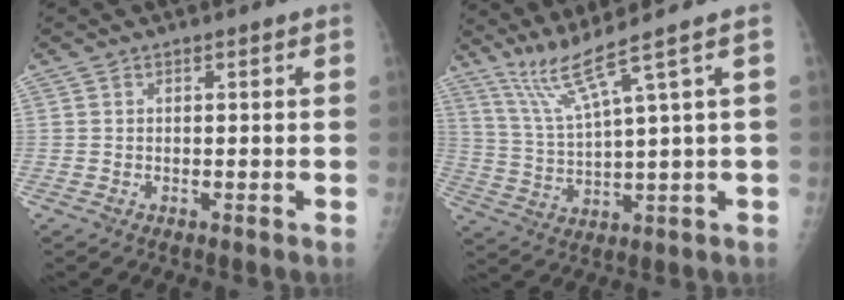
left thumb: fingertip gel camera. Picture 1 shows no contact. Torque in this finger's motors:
{"motor_torque": [-0.03, -0.16, 0.70, -0.46, -0.01]}